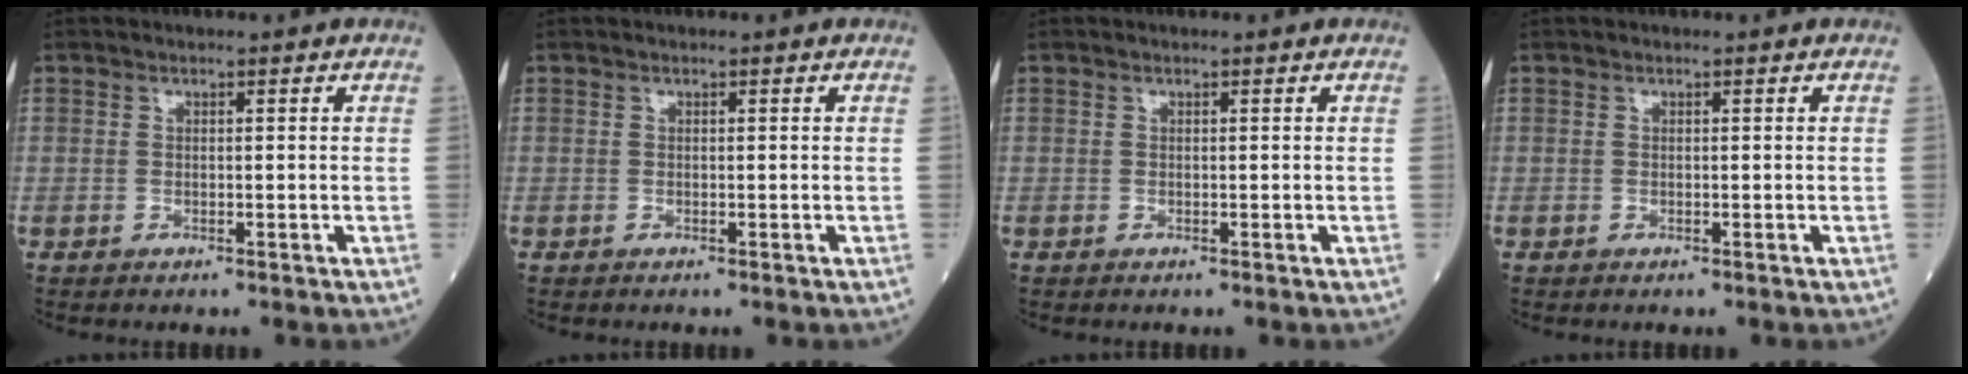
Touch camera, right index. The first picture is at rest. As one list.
[{"total": 0.0}, {"total": 0.0}, {"total": 0.0}]